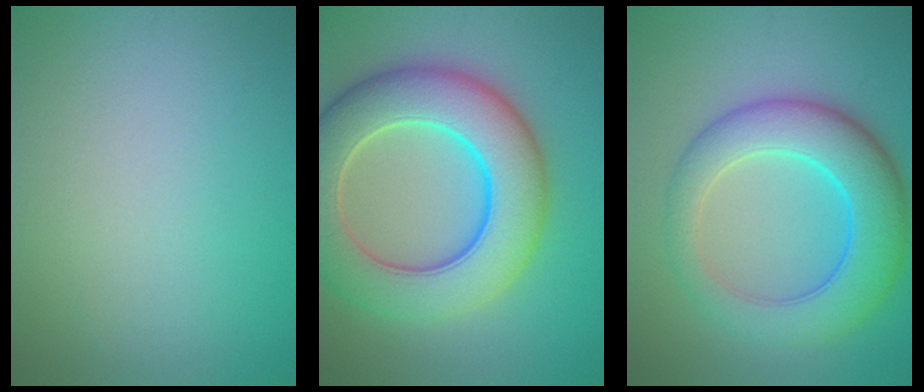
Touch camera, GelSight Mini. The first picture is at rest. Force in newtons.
{"total": 11.0, "press": 11.0, "slide": 0.6}
{"total": 8.0, "press": 8.0, "slide": 0.2}